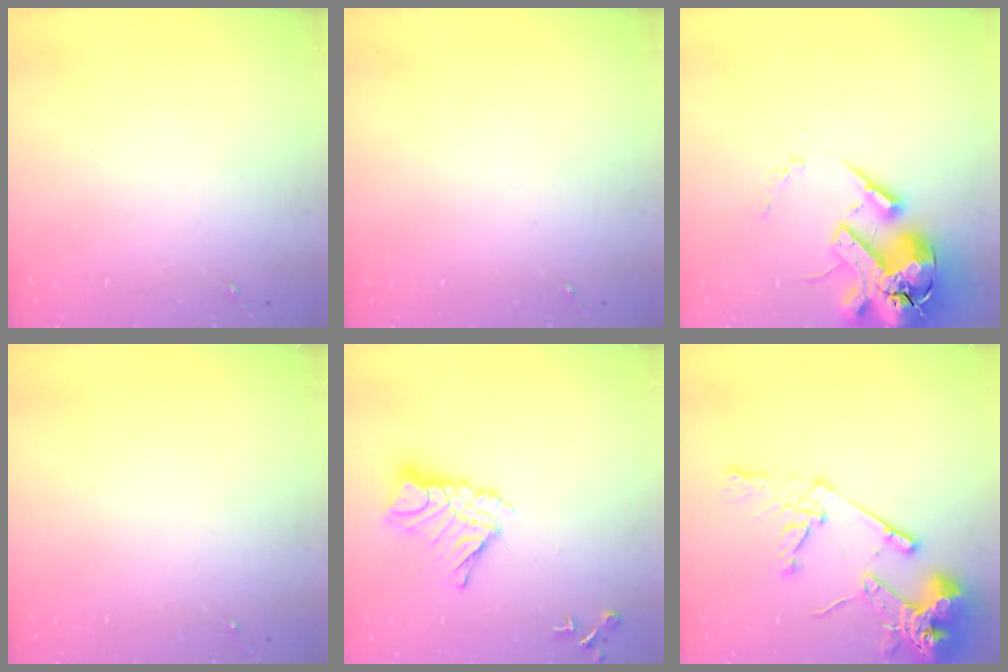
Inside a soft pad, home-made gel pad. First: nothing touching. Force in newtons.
{"total": 0.0}
{"total": 20.7, "press": 20.4, "slide": 3.5}
{"total": 0.0}
{"total": 13.7, "press": 13.7, "slide": 1.3}
{"total": 16.7, "press": 16.5, "slide": 2.1}